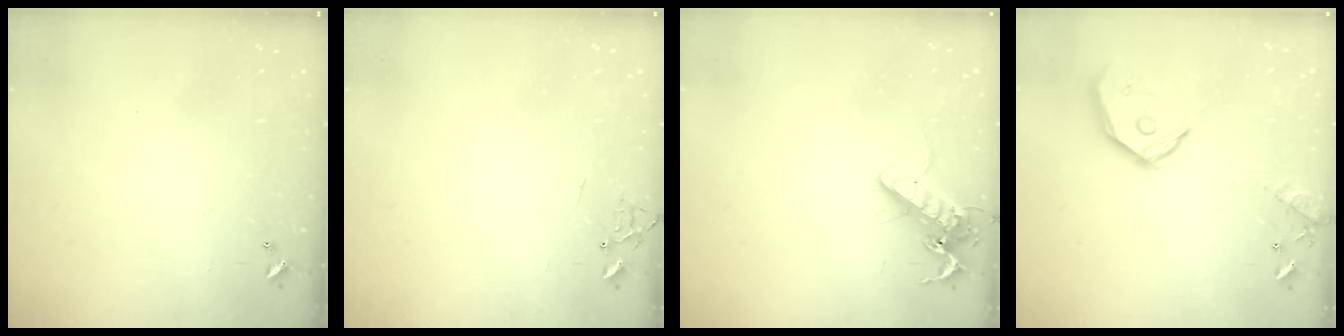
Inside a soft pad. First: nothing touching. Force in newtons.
{"total": 6.4, "press": 6.4, "slide": 0.6}
{"total": 13.5, "press": 13.3, "slide": 1.9}
{"total": 16.4, "press": 16.2, "slide": 2.5}